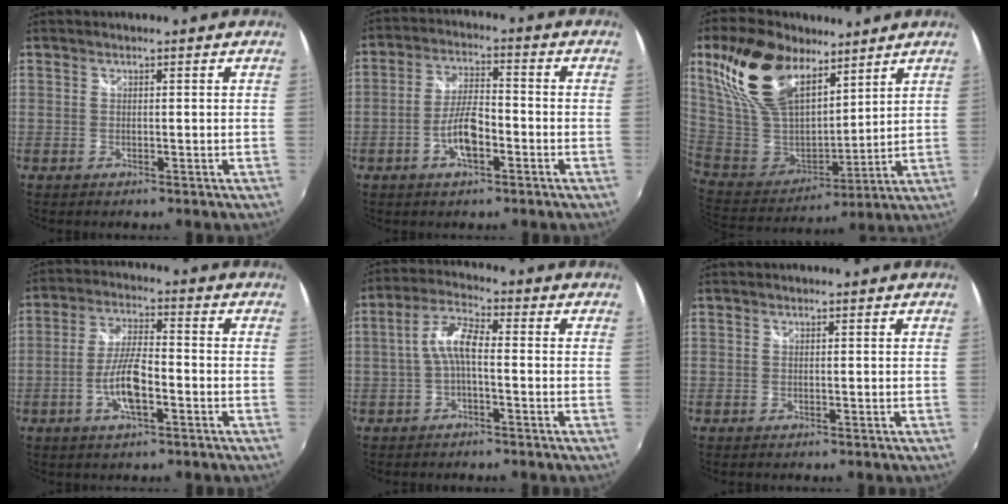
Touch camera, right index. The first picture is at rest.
{"total": 7.3, "force": [-3.0, 2.5, 6.2], "torque": [-0.125, 0.006, -0.053]}
{"total": 22.3, "force": [13.8, 12.1, 12.8], "torque": [-0.285, 0.043, 0.278]}
{"total": 8.6, "force": [-3.1, 2.4, 7.7], "torque": [-0.155, 0.002, -0.058]}
{"total": 5.8, "force": [-1.1, 1.8, 5.4], "torque": [-0.117, 0.017, -0.025]}
{"total": 0.0}